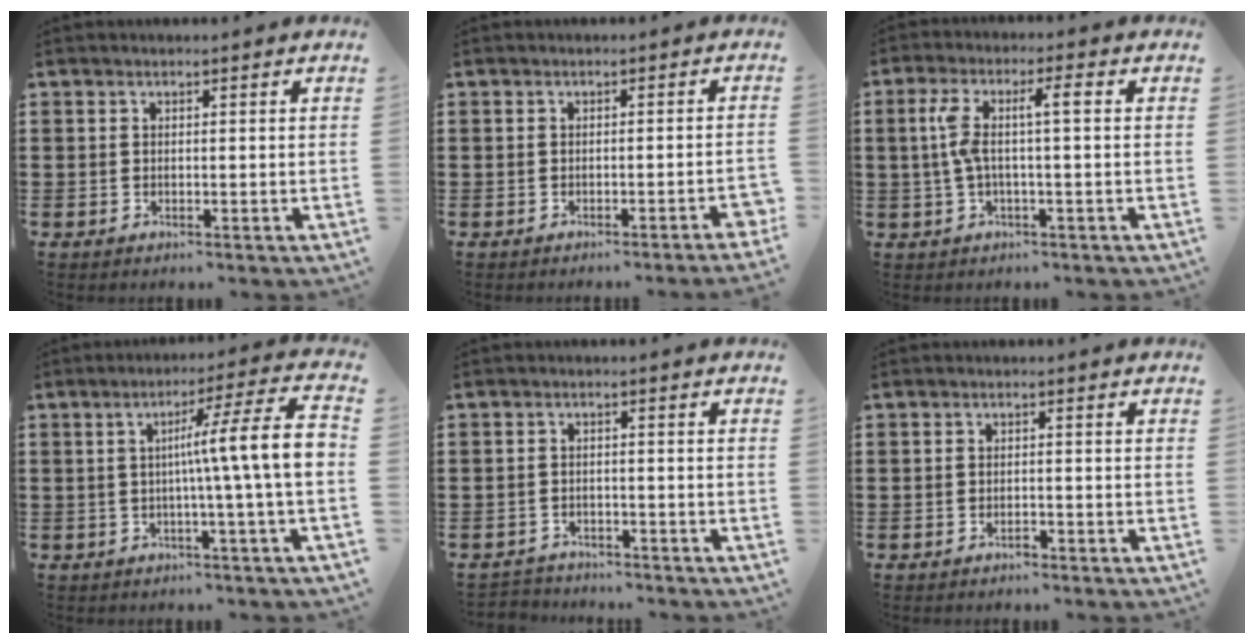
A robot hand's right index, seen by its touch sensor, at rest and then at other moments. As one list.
[{"total": 1.6, "force": [-1.2, -0.3, 1.1], "torque": [-0.018, -0.003, -0.022]}, {"total": 6.3, "force": [0.3, 1.0, 6.2], "torque": [-0.131, 0.002, -0.006]}, {"total": 10.7, "force": [0.2, 0.0, 10.7], "torque": [-0.176, -0.012, -0.004]}, {"total": 2.2, "force": [-2.1, 0.5, -0.3], "torque": [-0.002, 0.002, -0.049]}, {"total": 1.2, "force": [-0.9, 0.3, 0.7], "torque": [-0.018, -0.004, -0.016]}]